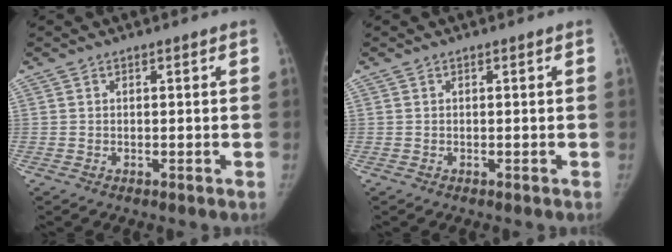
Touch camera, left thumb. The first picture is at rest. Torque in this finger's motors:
{"motor_torque": [0.02, 0.07, 0.27, -0.05, 0.02]}